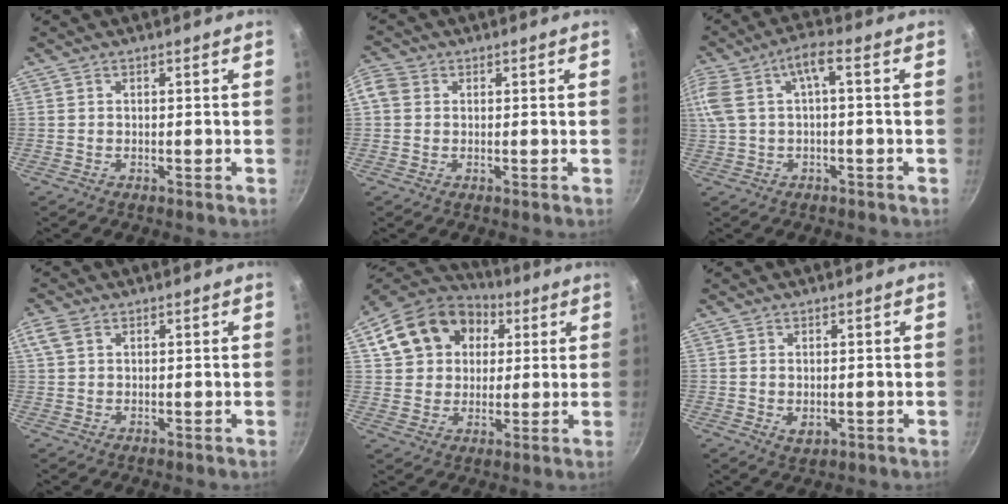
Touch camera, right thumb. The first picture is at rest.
{"total": 3.6, "force": [0.5, 3.1, 1.8], "torque": [-0.032, 0.006, -0.003]}
{"total": 9.5, "force": [0.5, 3.7, 8.8], "torque": [-0.189, 0.020, 0.013]}
{"total": 3.4, "force": [1.4, 2.2, 2.2], "torque": [-0.046, 0.009, 0.028]}
{"total": 18.7, "force": [5.9, 14.7, 9.9], "torque": [-0.161, 0.028, 0.093]}
{"total": 2.6, "force": [-0.2, 1.7, 2.0], "torque": [-0.032, -0.007, -0.001]}